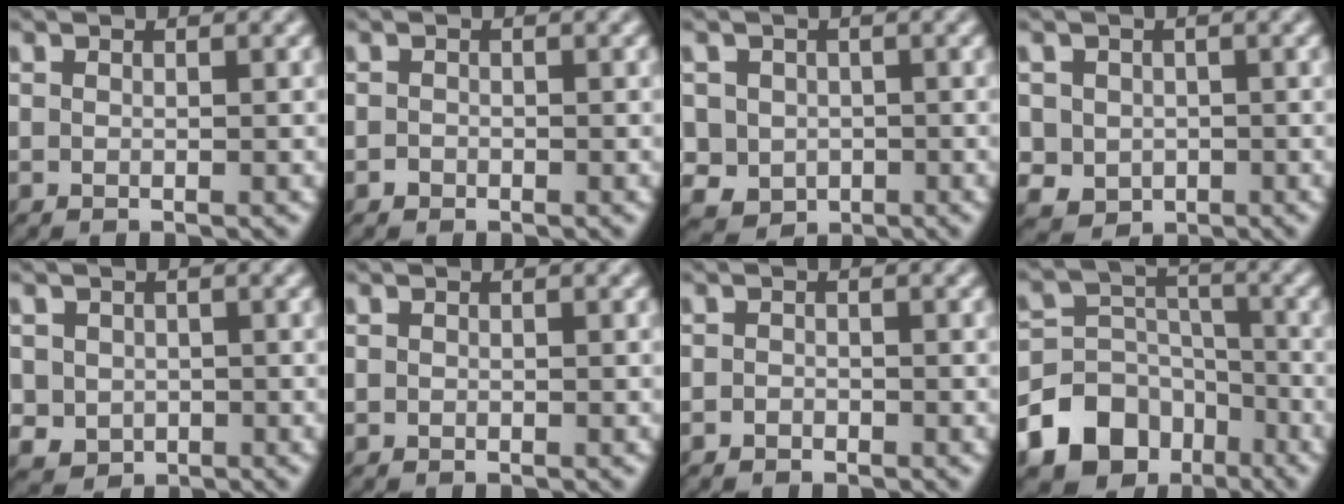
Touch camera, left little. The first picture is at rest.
{"total": 0.6, "force": [-0.5, 0.4, 0.0], "torque": [0.002, -0.001, -0.011]}
{"total": 3.8, "force": [-0.1, 3.6, 1.2], "torque": [-0.020, 0.011, -0.015]}
{"total": 3.4, "force": [0.1, 3.2, 1.1], "torque": [-0.019, 0.007, -0.007]}
{"total": 2.6, "force": [-0.1, 2.5, 0.8], "torque": [-0.016, 0.000, 0.000]}
{"total": 0.0}
{"total": 0.8, "force": [-0.6, 0.5, 0.1], "torque": [0.002, -0.002, -0.012]}
{"total": 13.0, "force": [-7.6, 10.0, 3.4], "torque": [-0.072, -0.034, -0.148]}